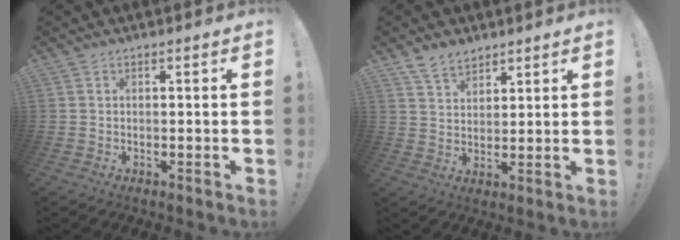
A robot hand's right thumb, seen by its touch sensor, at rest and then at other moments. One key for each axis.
{"total": 7.1, "fx": 5.5, "fy": 3.7, "fz": 2.5, "tx": -0.045, "ty": -0.029, "tz": 0.105}